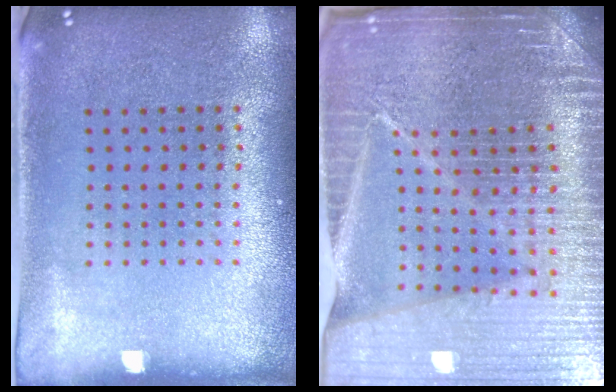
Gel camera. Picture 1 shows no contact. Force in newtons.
{"total": 6.3, "press": 5.5, "slide": 3.1}